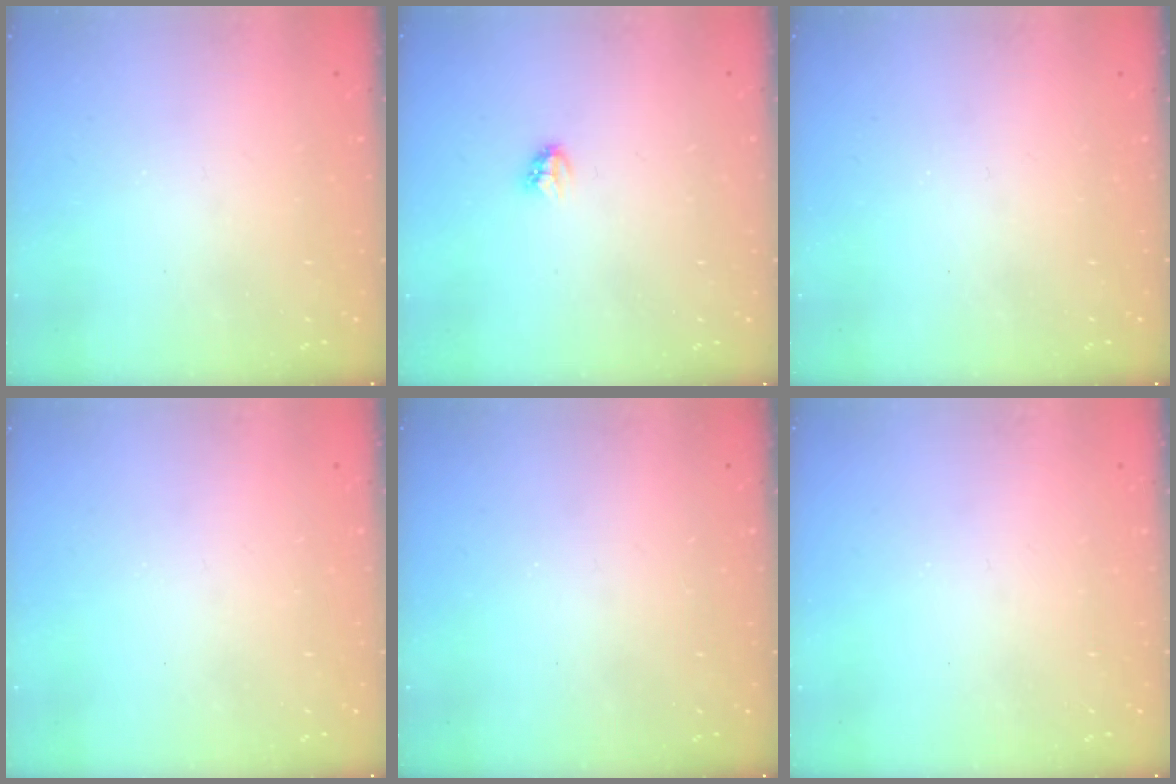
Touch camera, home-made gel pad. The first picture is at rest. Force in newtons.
{"total": 2.8, "press": 2.8, "slide": 0.3}
{"total": 0.0}
{"total": 0.0}
{"total": 0.0}
{"total": 0.0}